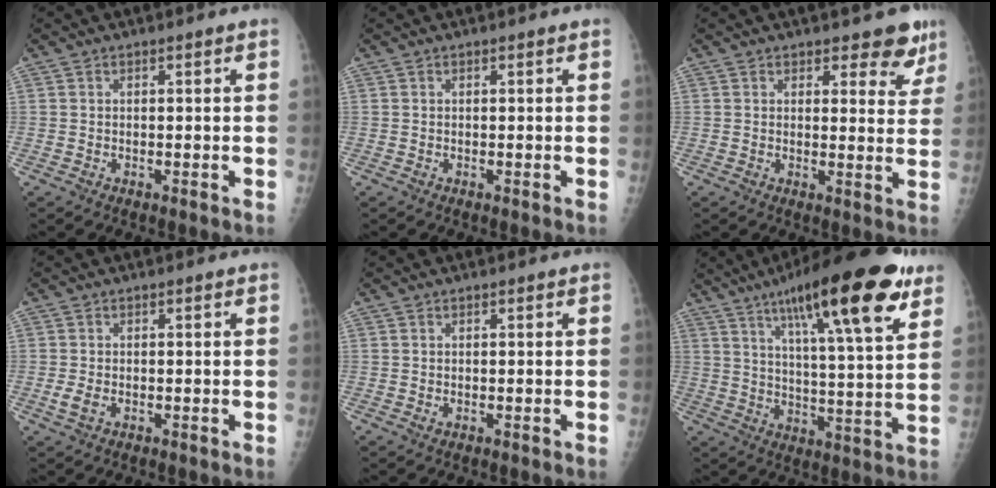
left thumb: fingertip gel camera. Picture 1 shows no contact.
{"total": 0.0}
{"total": 6.2, "force": [4.9, 2.9, 2.3], "torque": [0.012, -0.033, 0.049]}
{"total": 2.1, "force": [-0.4, 1.3, 1.6], "torque": [-0.038, -0.004, -0.008]}
{"total": 0.6, "force": [0.2, 0.4, 0.5], "torque": [-0.005, 0.000, 0.004]}
{"total": 23.5, "force": [13.2, 4.9, 18.8], "torque": [-0.273, -0.034, 0.201]}